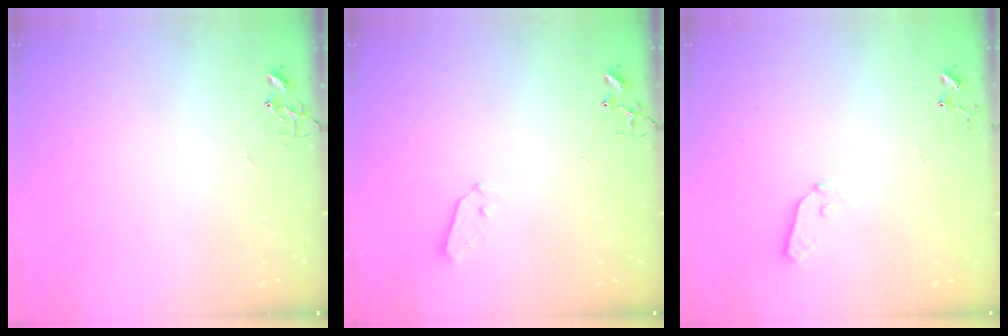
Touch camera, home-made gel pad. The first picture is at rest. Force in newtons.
{"total": 3.1, "press": 3.0, "slide": 0.4}
{"total": 4.3, "press": 4.3, "slide": 0.3}